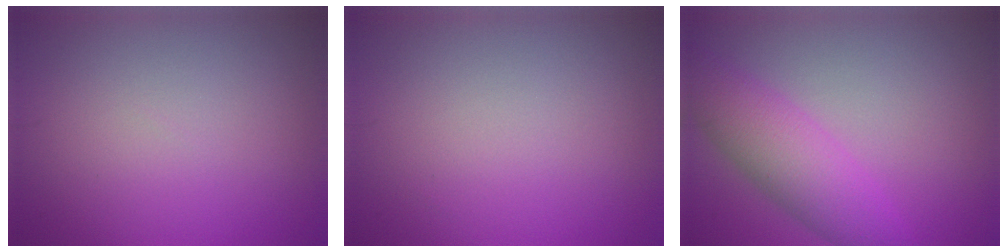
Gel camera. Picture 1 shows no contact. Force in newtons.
{"total": 0.0}
{"total": 5.1, "press": 5.1, "slide": 0.1}